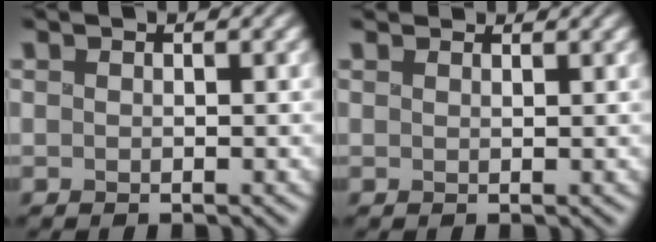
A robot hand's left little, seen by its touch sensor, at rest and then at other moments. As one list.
[{"total": 2.2, "force": [2.1, 0.6, 0.6], "torque": [-0.011, -0.001, 0.035]}]